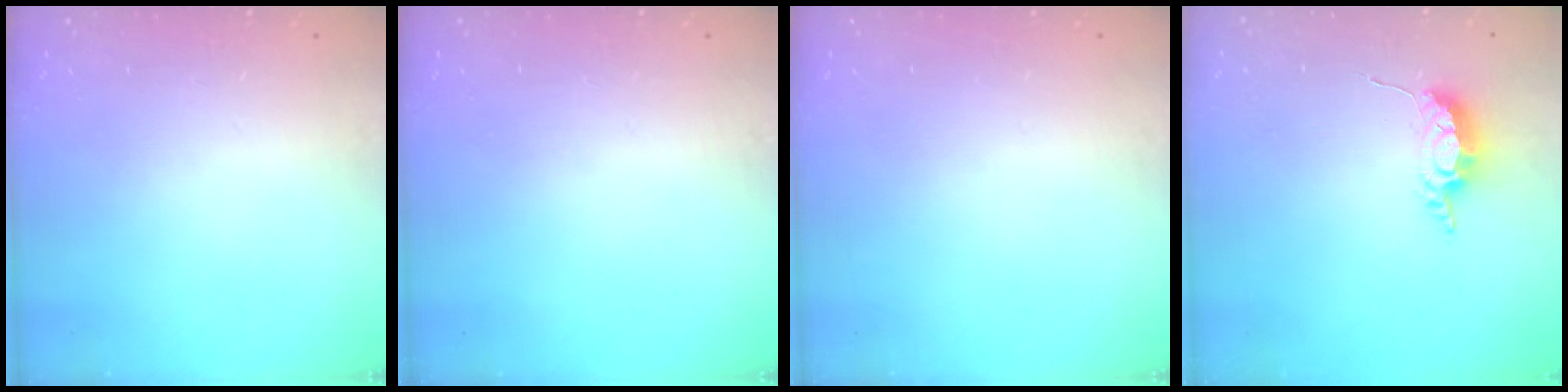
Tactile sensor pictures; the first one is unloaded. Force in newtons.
{"total": 0.0}
{"total": 0.0}
{"total": 6.3, "press": 6.2, "slide": 0.4}